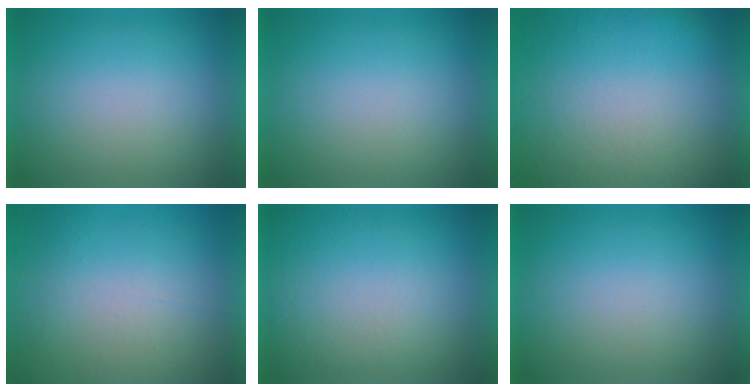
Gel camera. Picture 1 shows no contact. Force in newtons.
{"total": 0.0}
{"total": 5.8}
{"total": 7.0}
{"total": 1.0}
{"total": 0.0}